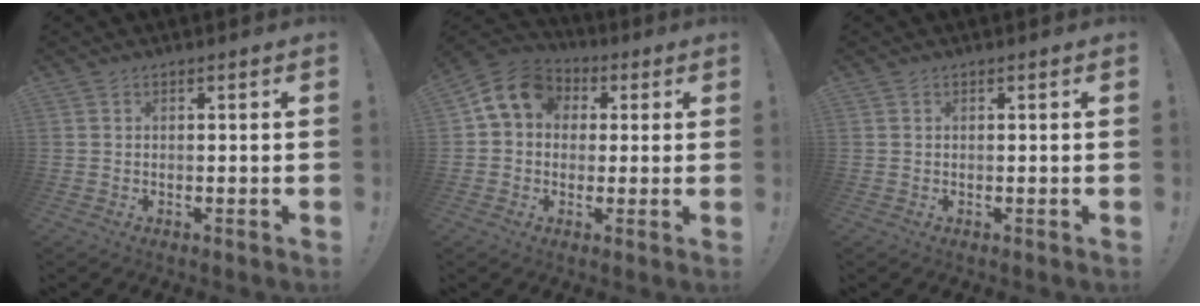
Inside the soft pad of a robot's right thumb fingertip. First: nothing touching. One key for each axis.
{"total": 10.1, "fx": 2.8, "fy": 8.3, "fz": 5.1, "tx": -0.077, "ty": 0.005, "tz": 0.058}
{"total": 0.0}